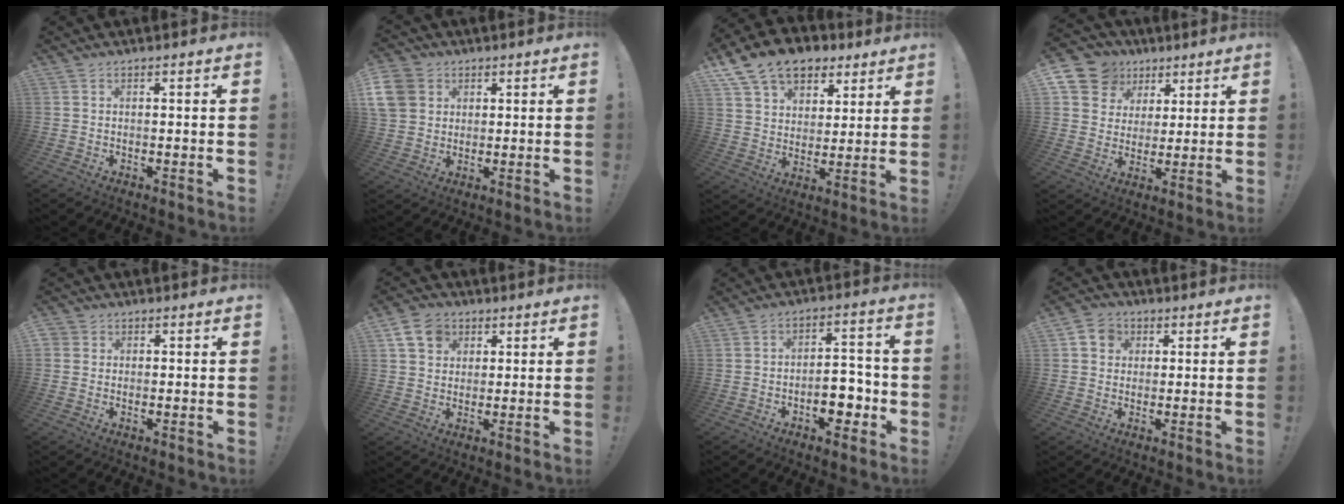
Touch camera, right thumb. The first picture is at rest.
{"total": 9.1, "force": [3.3, 7.7, 3.6], "torque": [-0.078, -0.014, 0.068]}
{"total": 14.2, "force": [9.0, 9.6, 5.4], "torque": [-0.093, -0.049, 0.173]}
{"total": 11.4, "force": [5.8, 9.3, 3.0], "torque": [-0.058, -0.031, 0.120]}
{"total": 1.5, "force": [0.4, 1.4, 0.3], "torque": [0.000, 0.001, 0.006]}
{"total": 8.9, "force": [4.2, 7.0, 3.7], "torque": [-0.064, -0.008, 0.084]}
{"total": 10.2, "force": [-3.8, 5.8, 7.6], "torque": [-0.088, 0.027, -0.061]}
{"total": 5.8, "force": [1.6, 5.0, 2.5], "torque": [-0.039, 0.008, 0.032]}